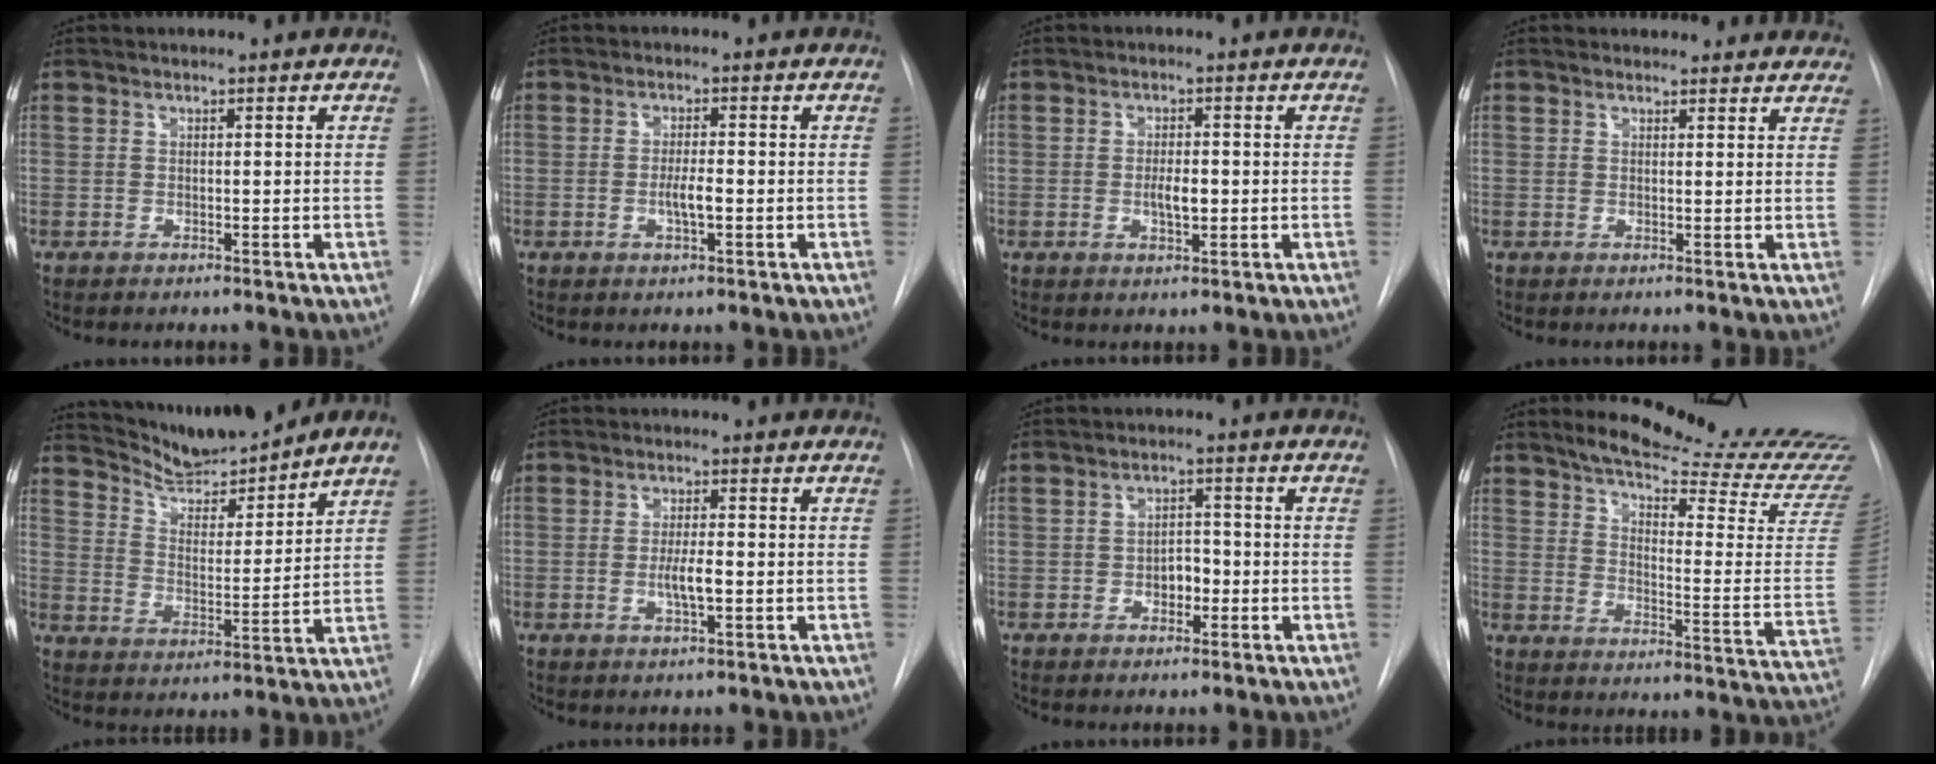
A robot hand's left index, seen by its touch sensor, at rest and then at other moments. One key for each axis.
{"total": 2.9, "fx": -0.9, "fy": 0.4, "fz": 2.7, "tx": -0.051, "ty": -0.003, "tz": -0.015}
{"total": 3.1, "fx": -0.6, "fy": 1.0, "fz": 2.9, "tx": -0.049, "ty": -0.002, "tz": -0.007}
{"total": 8.3, "fx": 7.7, "fy": 2.9, "fz": 0.8, "tx": 0.026, "ty": 0.007, "tz": 0.062}
{"total": 11.2, "fx": 10.6, "fy": 0.2, "fz": 3.7, "tx": -0.065, "ty": -0.009, "tz": 0.187}
{"total": 3.4, "fx": -0.9, "fy": 0.5, "fz": 3.3, "tx": -0.062, "ty": -0.005, "tz": -0.014}
{"total": 3.2, "fx": -1.2, "fy": 1.9, "fz": 2.3, "tx": -0.027, "ty": 0.005, "tz": -0.017}
{"total": 24.2, "fx": 21.9, "fy": 0.2, "fz": 10.2, "tx": -0.149, "ty": -0.128, "tz": 0.274}